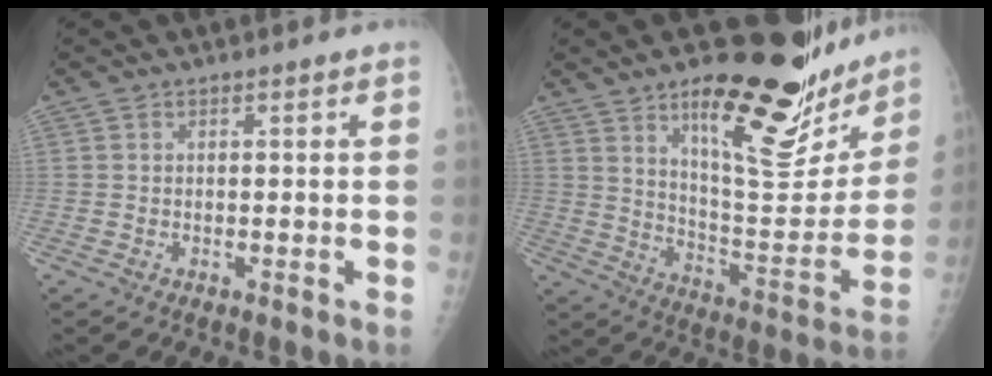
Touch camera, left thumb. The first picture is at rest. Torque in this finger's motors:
{"motor_torque": [1.62, -0.55, 1.44, -1.29, 0.32]}